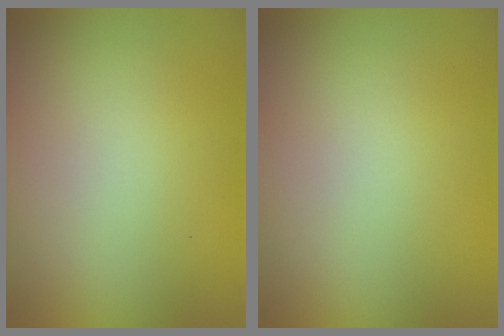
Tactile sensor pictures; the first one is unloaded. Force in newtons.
{"total": 0.0}